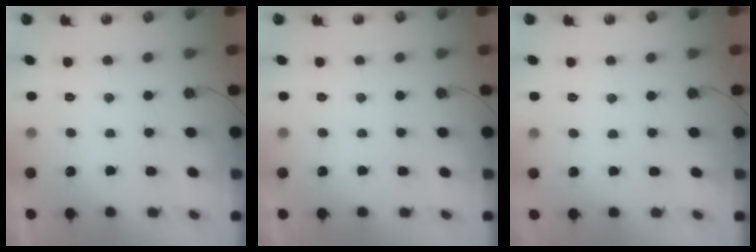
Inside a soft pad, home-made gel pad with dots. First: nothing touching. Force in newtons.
{"total": 0.0}
{"total": 3.8, "press": 3.8, "slide": 0.5}